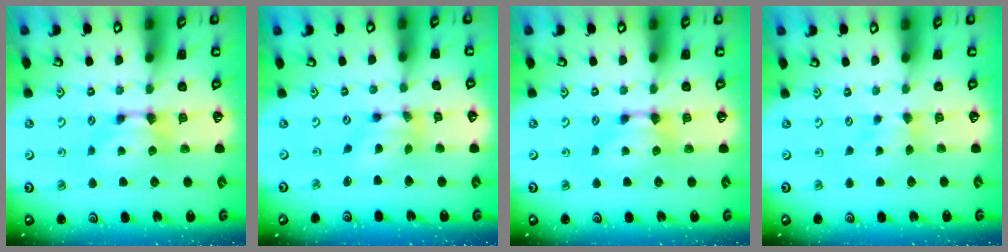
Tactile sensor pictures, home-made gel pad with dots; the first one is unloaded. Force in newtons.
{"total": 4.3, "press": 3.9, "slide": 1.8}
{"total": 0.0}
{"total": 2.5, "press": 2.5, "slide": 0.4}